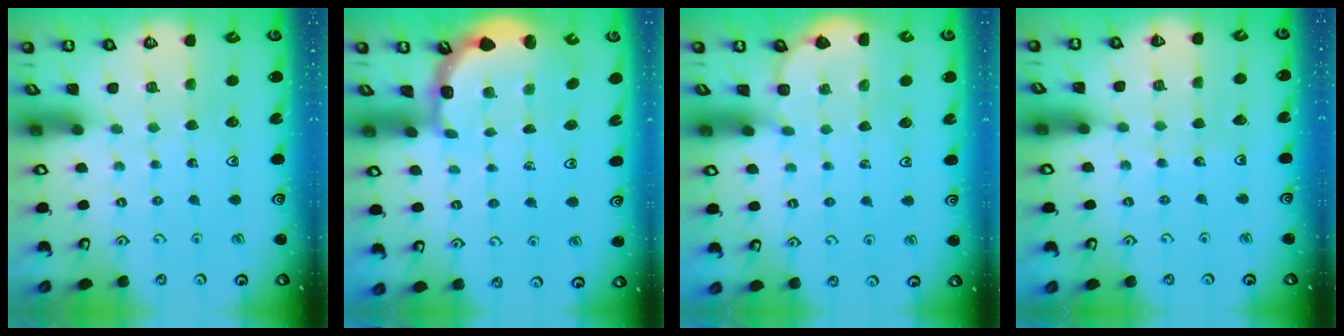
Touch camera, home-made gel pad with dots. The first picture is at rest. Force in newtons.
{"total": 2.0, "press": 1.8, "slide": 0.9}
{"total": 2.9, "press": 2.9, "slide": 0.2}
{"total": 2.8, "press": 2.8, "slide": 0.3}